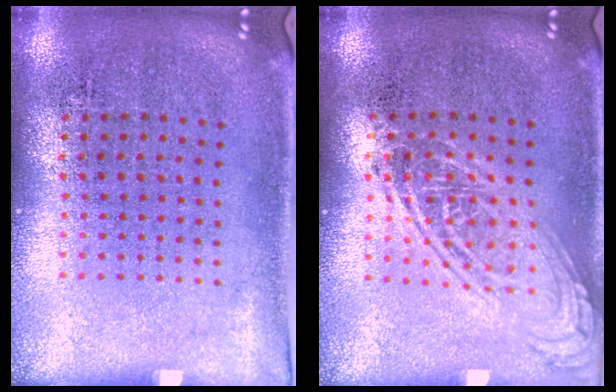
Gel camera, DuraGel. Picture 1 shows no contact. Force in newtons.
{"total": 1.6, "press": 1.6, "slide": 0.1}